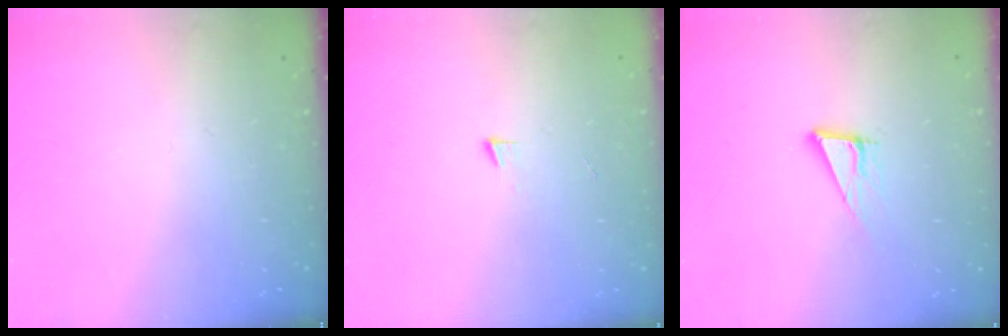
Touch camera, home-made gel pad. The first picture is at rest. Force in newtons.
{"total": 4.3, "press": 4.2, "slide": 0.4}
{"total": 7.6, "press": 7.3, "slide": 2.3}